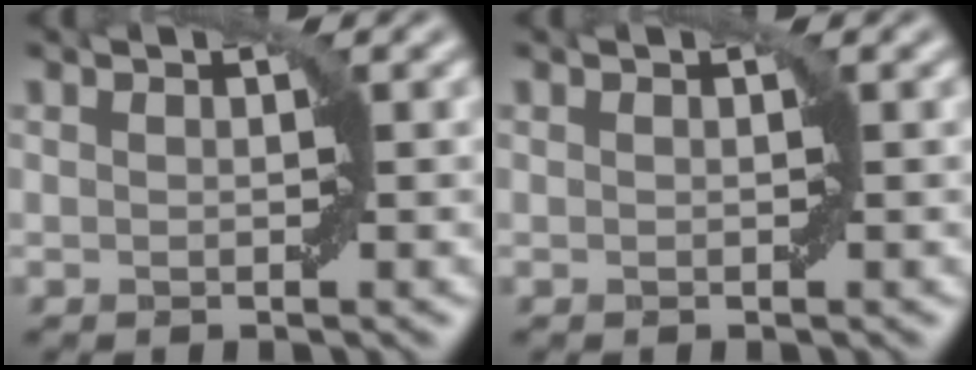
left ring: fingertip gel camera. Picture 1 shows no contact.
{"total": 0.0}